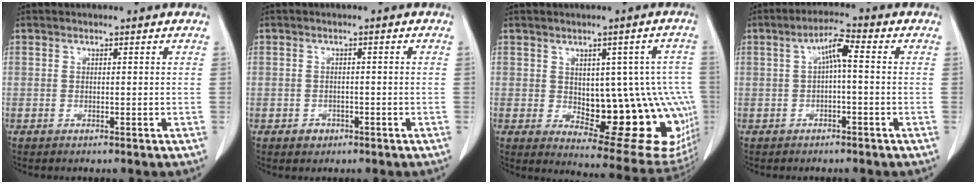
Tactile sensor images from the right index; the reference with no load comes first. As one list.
[{"total": 1.8, "force": [-0.9, 1.4, 0.4], "torque": [-0.002, 0.006, -0.010]}, {"total": 18.5, "force": [-2.1, 8.0, 16.5], "torque": [-0.133, 0.017, 0.002]}, {"total": 4.2, "force": [0.3, 0.7, 4.2], "torque": [-0.074, 0.018, 0.003]}]